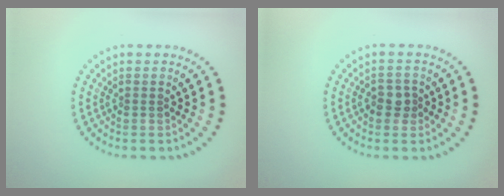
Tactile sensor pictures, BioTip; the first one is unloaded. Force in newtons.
{"total": 1.8, "press": 1.8, "slide": 0.4}